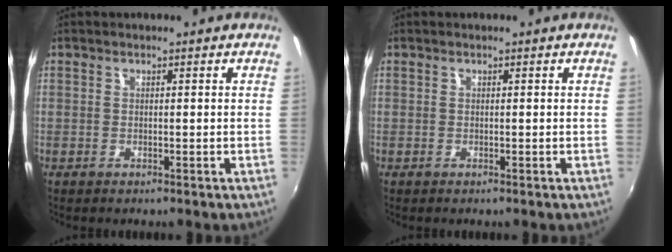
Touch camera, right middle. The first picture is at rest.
{"total": 0.0}